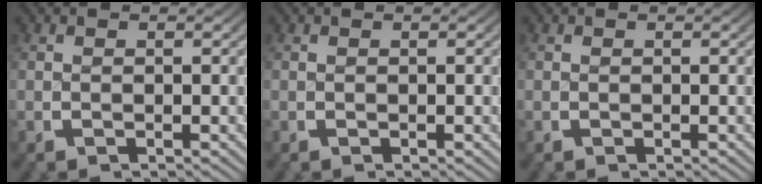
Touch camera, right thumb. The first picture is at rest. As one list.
[{"total": 0.0}, {"total": 0.0}]